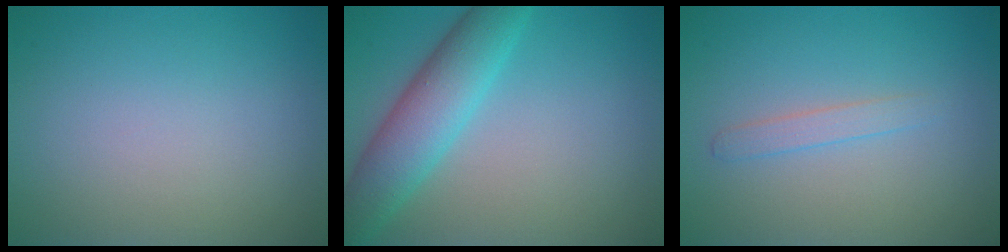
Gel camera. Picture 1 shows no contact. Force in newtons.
{"total": 5.7, "press": 5.7, "slide": 0.1}
{"total": 1.2, "press": 1.2, "slide": 0.1}